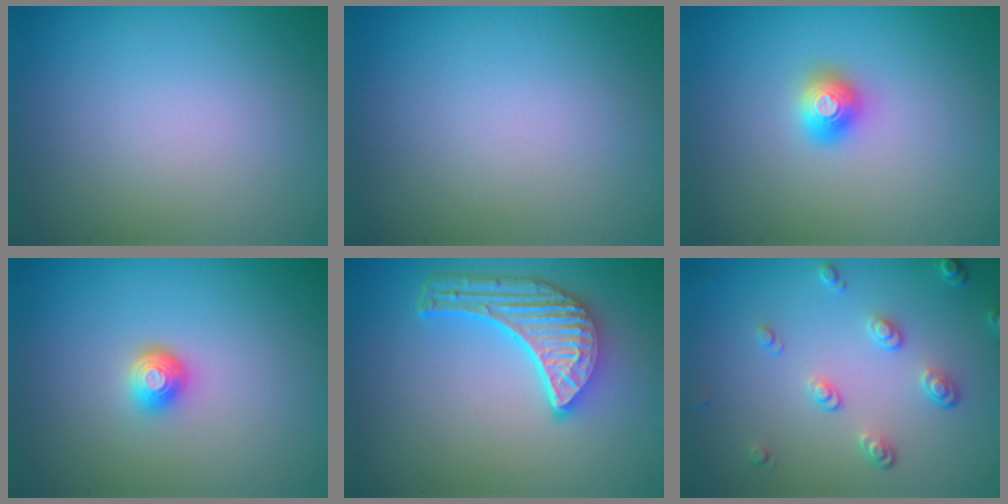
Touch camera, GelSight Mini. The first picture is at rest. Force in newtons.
{"total": 0.0}
{"total": 2.0, "press": 2.0, "slide": 0.2}
{"total": 1.7, "press": 1.3, "slide": 1.1}
{"total": 5.9, "press": 4.5, "slide": 3.8}
{"total": 2.6, "press": 1.7, "slide": 2.0}